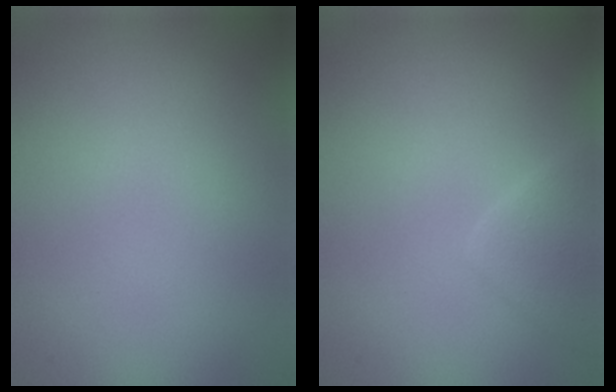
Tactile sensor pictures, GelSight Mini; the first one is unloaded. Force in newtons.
{"total": 2.2, "press": 2.2, "slide": 0.1}